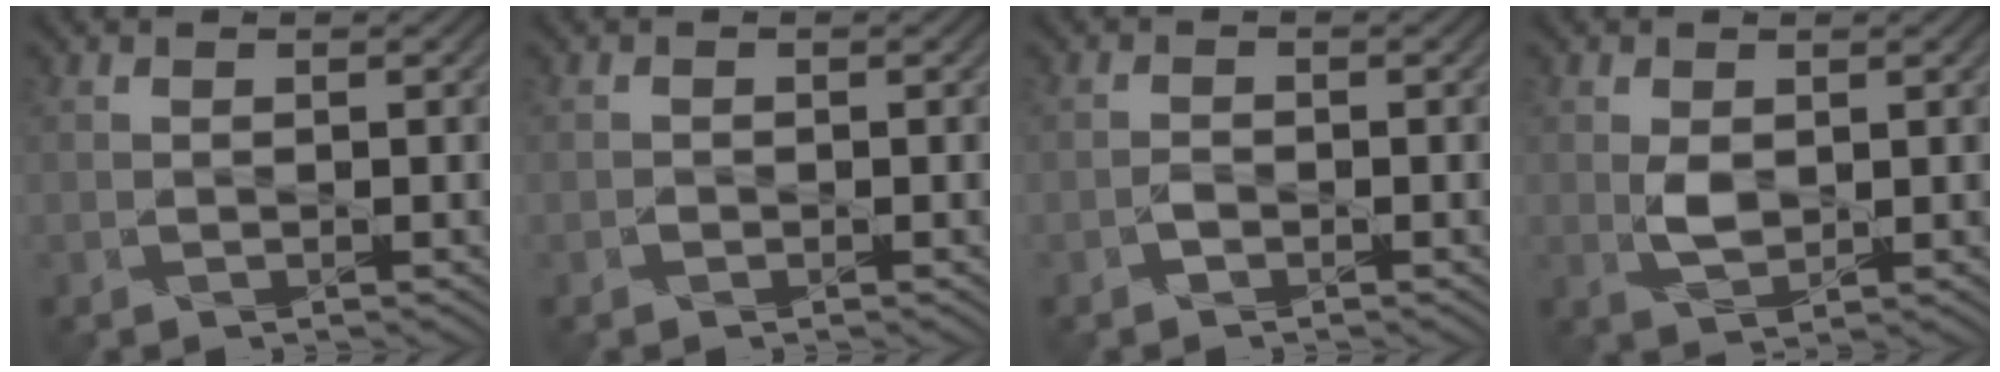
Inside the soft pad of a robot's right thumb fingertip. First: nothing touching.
{"total": 0.5, "force": [-0.4, 0.3, -0.1], "torque": [0.000, -0.001, -0.011]}
{"total": 0.9, "force": [-0.8, 0.4, 0.2], "torque": [-0.005, 0.002, -0.019]}
{"total": 2.2, "force": [0.4, 1.3, 1.7], "torque": [-0.040, -0.005, 0.009]}